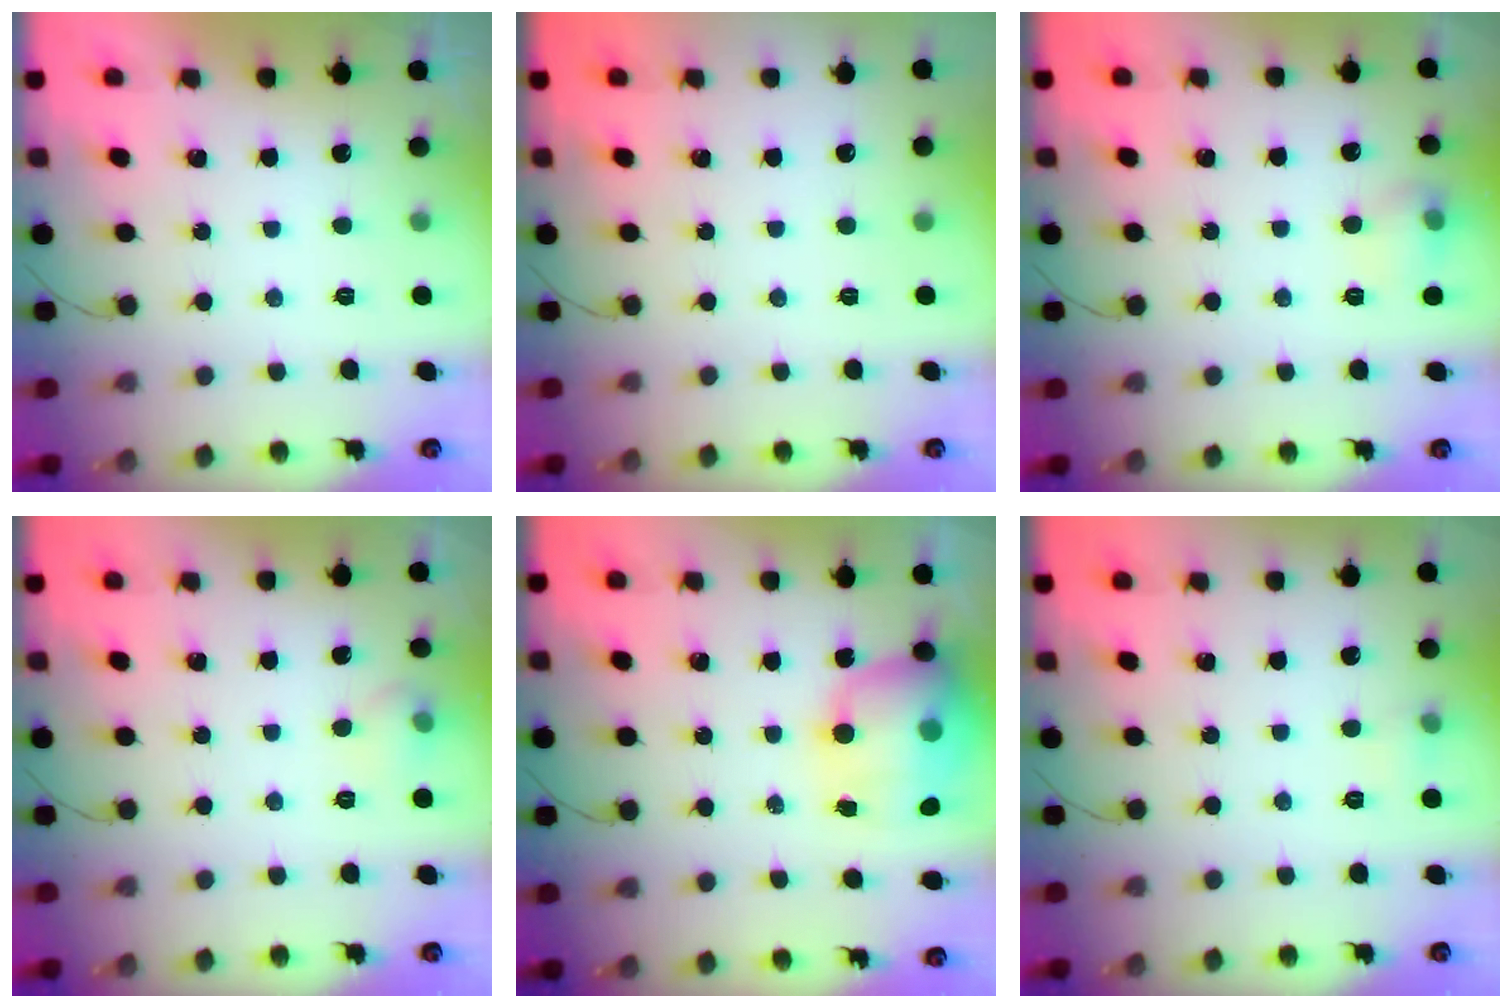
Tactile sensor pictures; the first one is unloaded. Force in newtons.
{"total": 0.0}
{"total": 7.2, "press": 7.1, "slide": 1.4}
{"total": 8.1, "press": 5.3, "slide": 6.2}
{"total": 15.6, "press": 15.1, "slide": 3.8}
{"total": 4.3, "press": 4.0, "slide": 1.5}